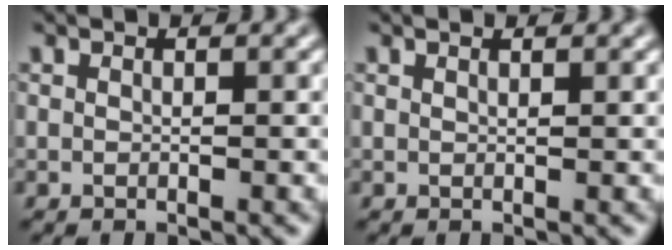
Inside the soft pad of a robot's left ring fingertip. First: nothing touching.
{"total": 1.1, "force": [0.8, 0.5, 0.6], "torque": [0.002, 0.011, -0.006]}